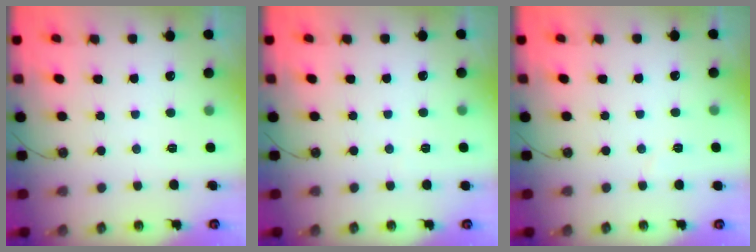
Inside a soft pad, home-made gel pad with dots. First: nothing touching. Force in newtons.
{"total": 1.1, "press": 0.7, "slide": 0.8}
{"total": 2.3, "press": 1.7, "slide": 1.6}